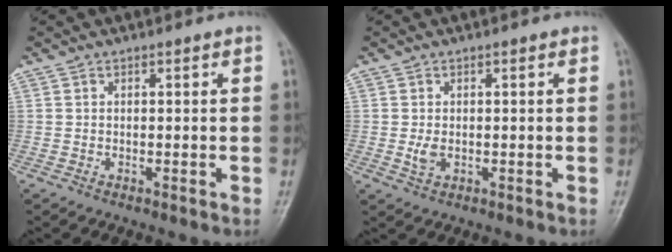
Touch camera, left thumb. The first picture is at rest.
{"total": 2.2, "force": [-0.1, 1.5, 1.6], "torque": [-0.029, -0.006, 0.001]}